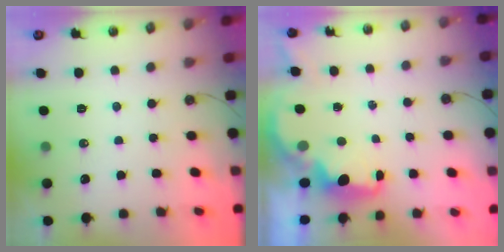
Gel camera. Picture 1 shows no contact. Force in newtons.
{"total": 2.3, "press": 2.1, "slide": 0.9}